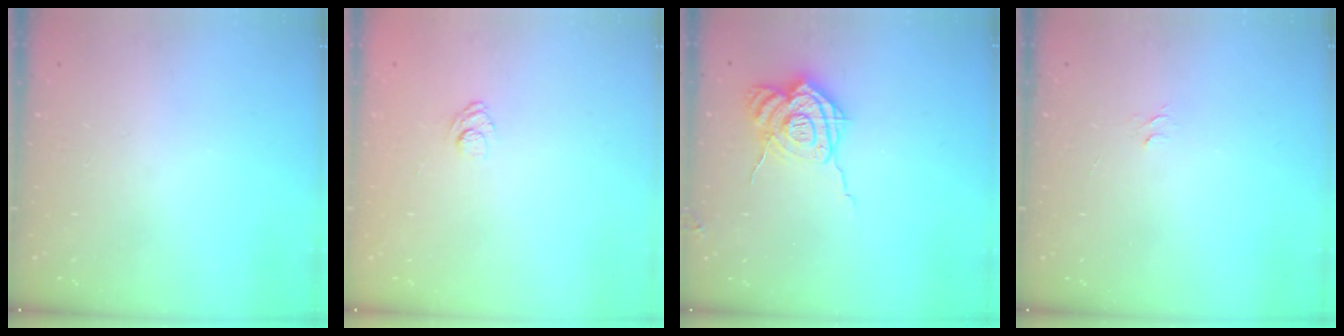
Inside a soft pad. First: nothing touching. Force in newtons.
{"total": 3.8, "press": 3.5, "slide": 1.4}
{"total": 13.9, "press": 13.8, "slide": 1.5}
{"total": 3.7, "press": 3.7, "slide": 0.4}